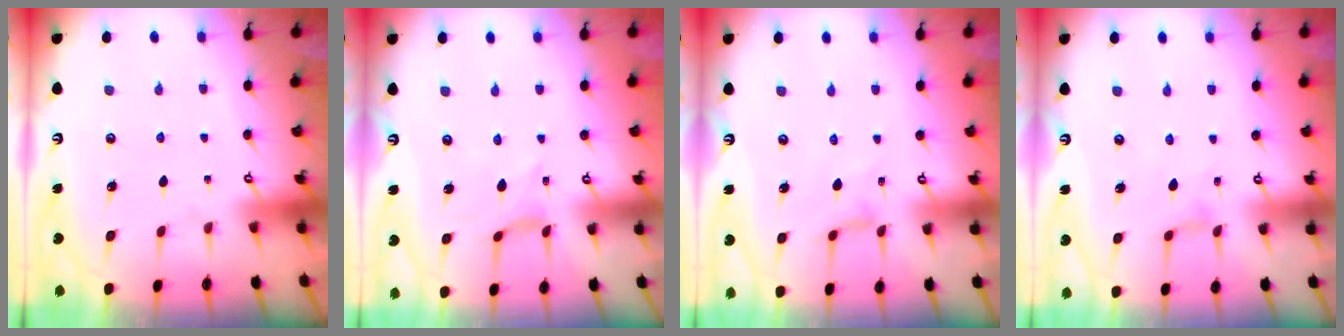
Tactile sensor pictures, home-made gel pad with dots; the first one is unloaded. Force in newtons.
{"total": 0.0}
{"total": 2.8, "press": 2.8, "slide": 0.3}
{"total": 1.8, "press": 1.7, "slide": 0.4}